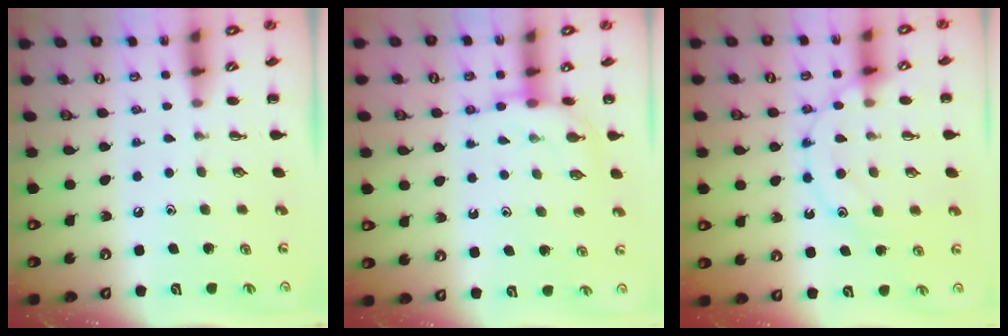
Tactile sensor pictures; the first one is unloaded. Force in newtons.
{"total": 9.0, "press": 9.0, "slide": 0.9}
{"total": 13.1, "press": 13.1, "slide": 0.8}